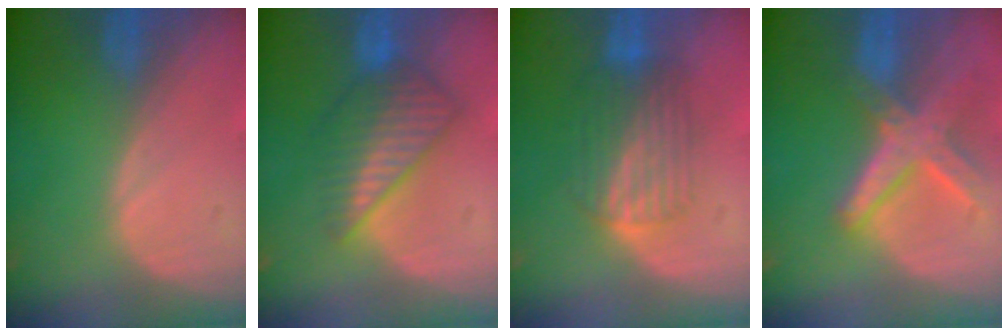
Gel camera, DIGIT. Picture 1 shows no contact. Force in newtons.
{"total": 6.6, "press": 6.5, "slide": 1.2}
{"total": 6.8, "press": 6.1, "slide": 3.2}
{"total": 8.3, "press": 7.1, "slide": 4.3}